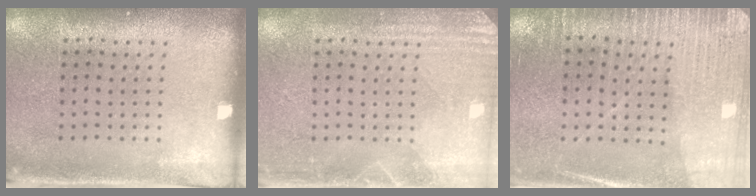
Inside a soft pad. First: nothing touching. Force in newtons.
{"total": 3.2, "press": 3.1, "slide": 0.4}
{"total": 3.0, "press": 2.9, "slide": 0.7}